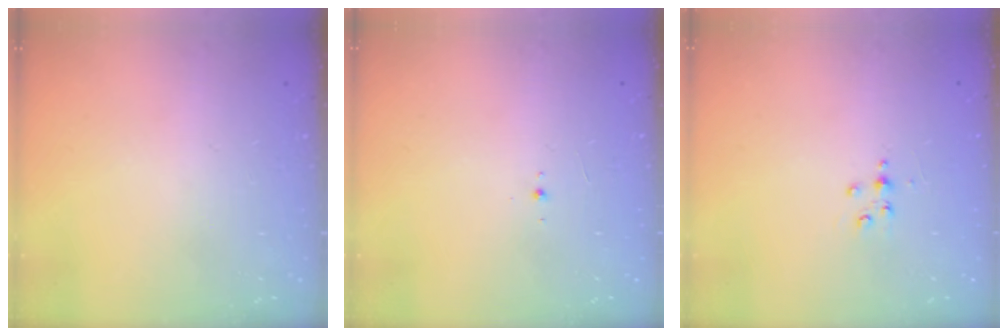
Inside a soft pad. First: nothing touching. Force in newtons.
{"total": 2.7, "press": 2.5, "slide": 0.8}
{"total": 4.1, "press": 4.0, "slide": 0.5}